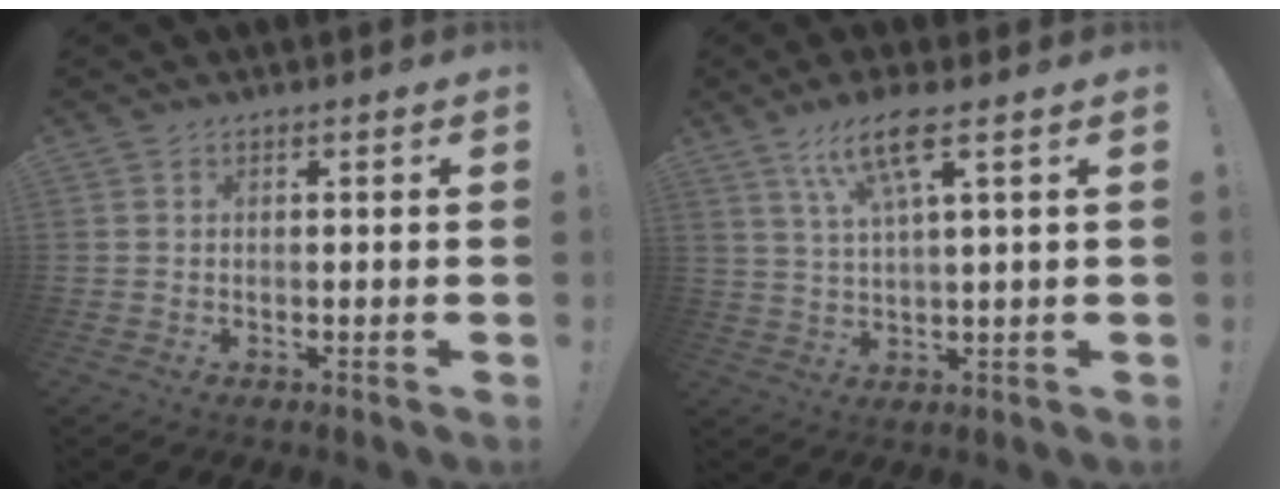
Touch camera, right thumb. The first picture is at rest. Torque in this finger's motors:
{"motor_torque": [0.04, 0.04, 0.33, 0.05, 0.01]}